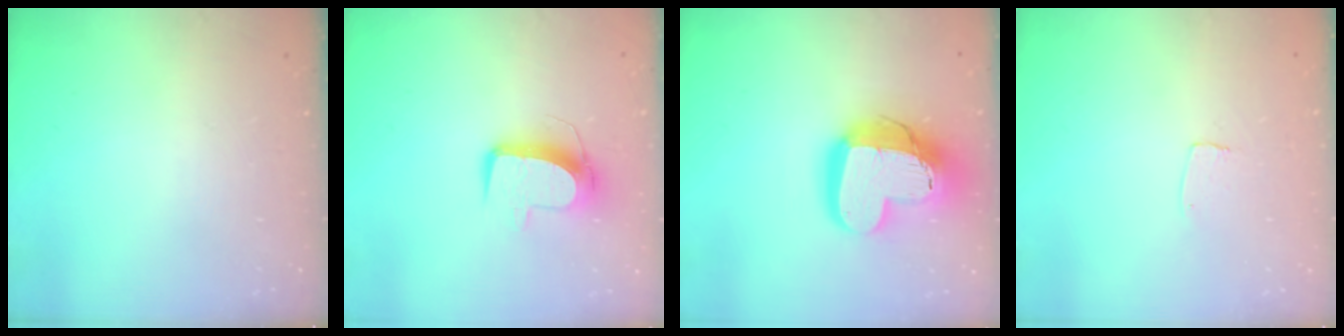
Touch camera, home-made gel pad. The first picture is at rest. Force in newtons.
{"total": 10.3, "press": 10.3, "slide": 0.5}
{"total": 19.5, "press": 19.5, "slide": 1.6}
{"total": 2.6, "press": 2.6, "slide": 0.1}